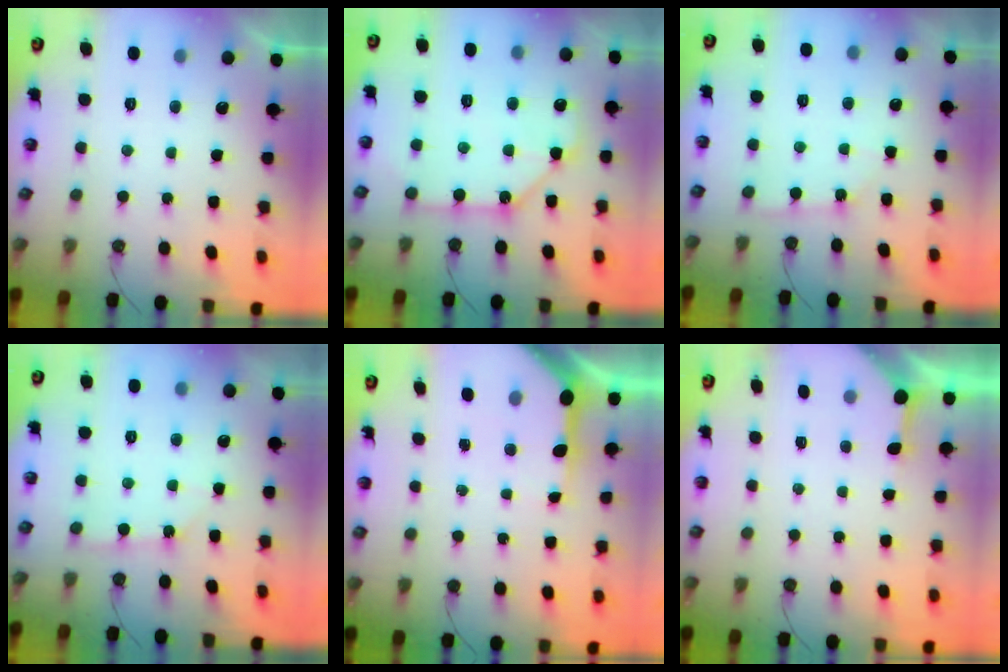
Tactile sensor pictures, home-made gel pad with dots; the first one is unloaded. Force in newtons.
{"total": 11.2, "press": 11.2, "slide": 1.2}
{"total": 2.6, "press": 2.6, "slide": 0.2}
{"total": 2.8, "press": 2.8, "slide": 0.3}
{"total": 9.0, "press": 8.9, "slide": 1.0}
{"total": 2.7, "press": 2.7, "slide": 0.4}